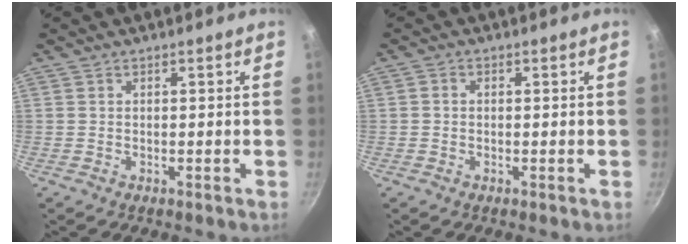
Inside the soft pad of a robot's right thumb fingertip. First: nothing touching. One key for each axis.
{"total": 1.1, "fx": -0.1, "fy": 0.9, "fz": 0.6, "tx": -0.012, "ty": 0.006, "tz": -0.004}